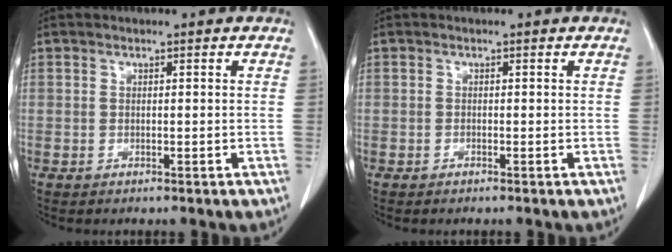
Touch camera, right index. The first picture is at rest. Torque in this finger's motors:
{"motor_torque": [-0.20, 0.07, 0.02, 0.02]}